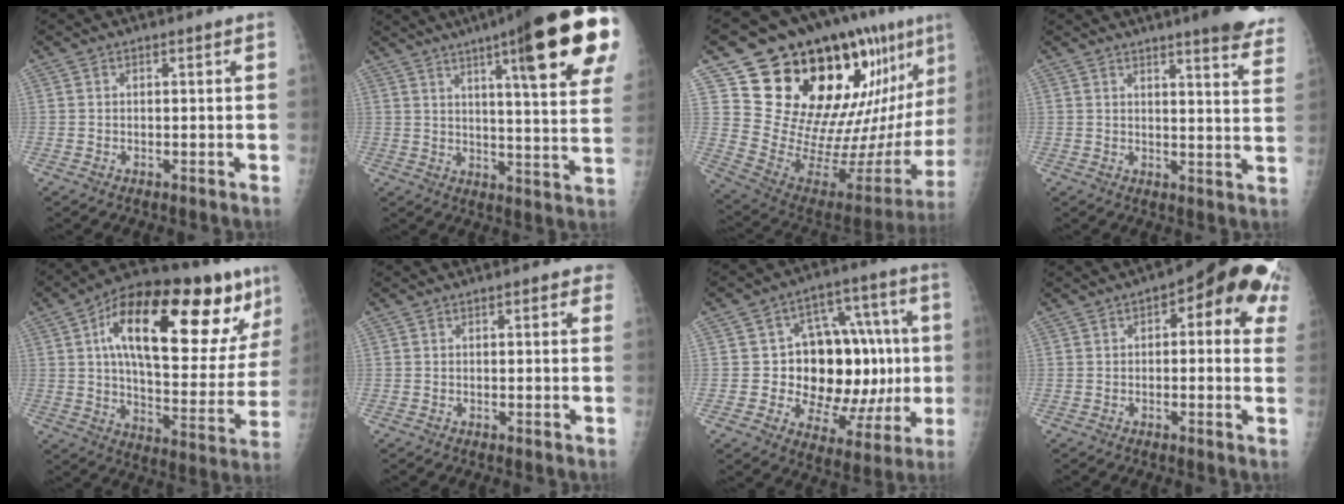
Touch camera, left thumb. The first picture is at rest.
{"total": 23.8, "force": [11.9, 3.6, 20.3], "torque": [-0.262, -0.034, 0.159]}
{"total": 30.8, "force": [17.5, 12.7, 22.0], "torque": [-0.288, -0.056, 0.287]}
{"total": 12.7, "force": [9.8, 1.6, 7.8], "torque": [-0.071, -0.049, 0.100]}
{"total": 31.6, "force": [13.4, 12.2, 25.8], "torque": [-0.349, 0.008, 0.206]}
{"total": 1.9, "force": [1.1, 1.0, 1.2], "torque": [0.000, 0.001, 0.008]}
{"total": 21.7, "force": [0.1, 13.2, 17.3], "torque": [-0.198, 0.021, 0.014]}
{"total": 13.9, "force": [4.9, 5.7, 11.7], "torque": [-0.103, 0.006, 0.043]}